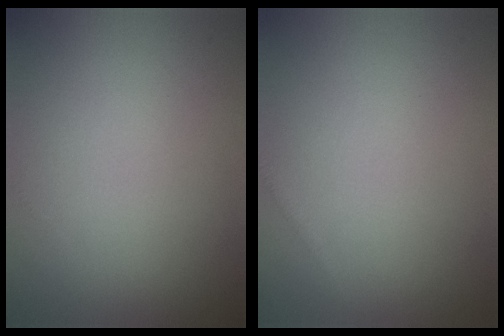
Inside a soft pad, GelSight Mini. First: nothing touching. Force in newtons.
{"total": 0.6, "press": 0.6, "slide": 0.0}